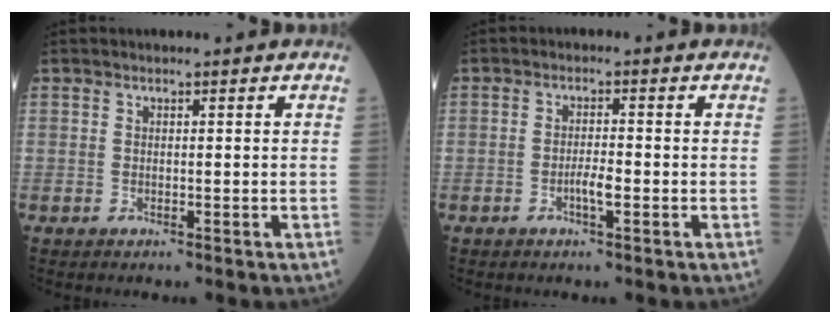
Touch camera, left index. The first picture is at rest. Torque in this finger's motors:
{"motor_torque": [0.52, 0.16, 0.04, 0.02]}